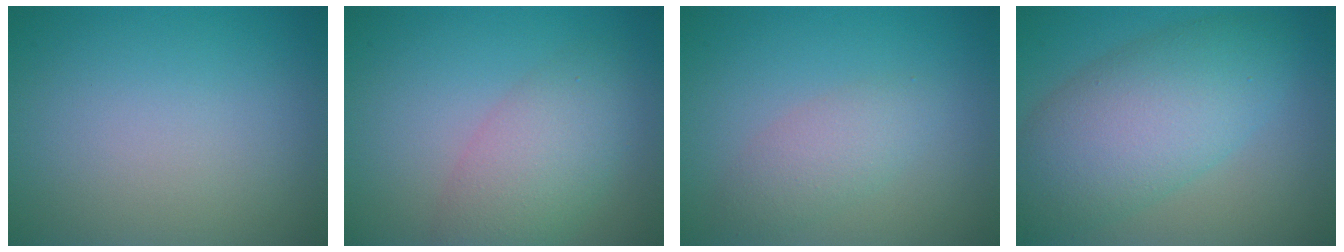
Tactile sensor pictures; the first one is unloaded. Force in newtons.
{"total": 4.7, "press": 4.7, "slide": 0.1}
{"total": 2.4, "press": 2.4, "slide": 0.2}
{"total": 8.1, "press": 8.1, "slide": 0.1}